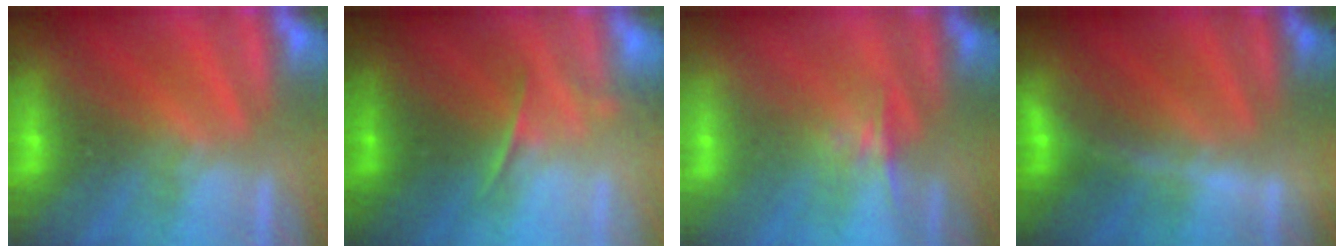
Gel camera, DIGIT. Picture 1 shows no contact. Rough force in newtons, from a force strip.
{"total": 1.9}
{"total": 1.6}
{"total": 3.3}